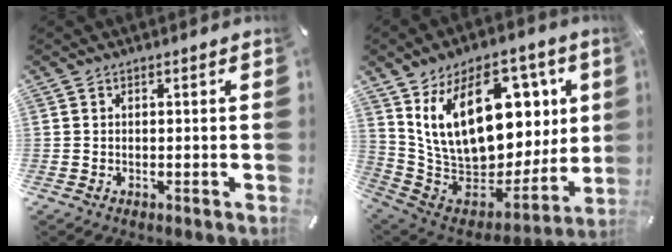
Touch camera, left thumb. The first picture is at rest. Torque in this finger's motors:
{"motor_torque": [3.40, 1.61, 1.49, 0.26, 0.78]}